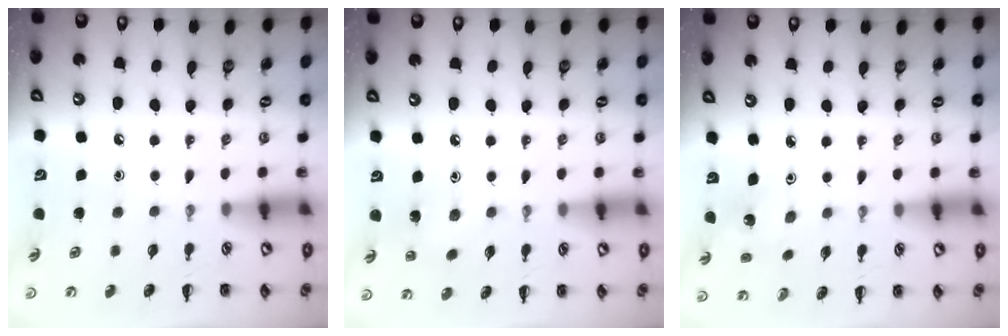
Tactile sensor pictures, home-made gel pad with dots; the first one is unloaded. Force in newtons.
{"total": 3.8, "press": 3.7, "slide": 1.2}
{"total": 2.1, "press": 1.9, "slide": 0.7}